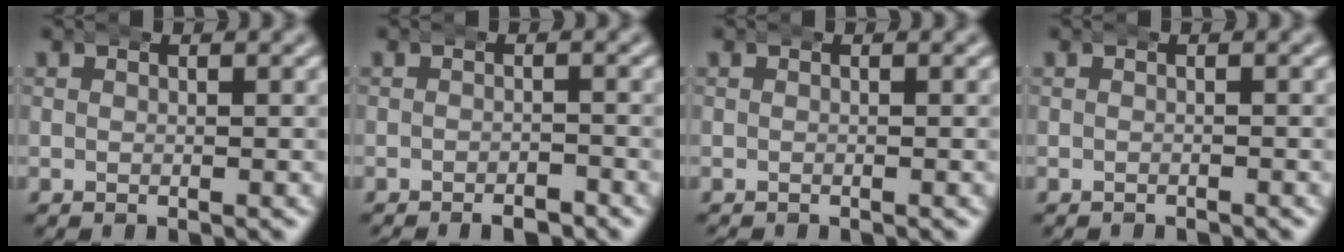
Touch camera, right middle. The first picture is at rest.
{"total": 2.1, "force": [-1.9, 0.5, 0.5], "torque": [-0.001, -0.004, -0.033]}
{"total": 0.0}
{"total": 0.6, "force": [-0.6, 0.0, -0.2], "torque": [0.001, -0.004, -0.007]}